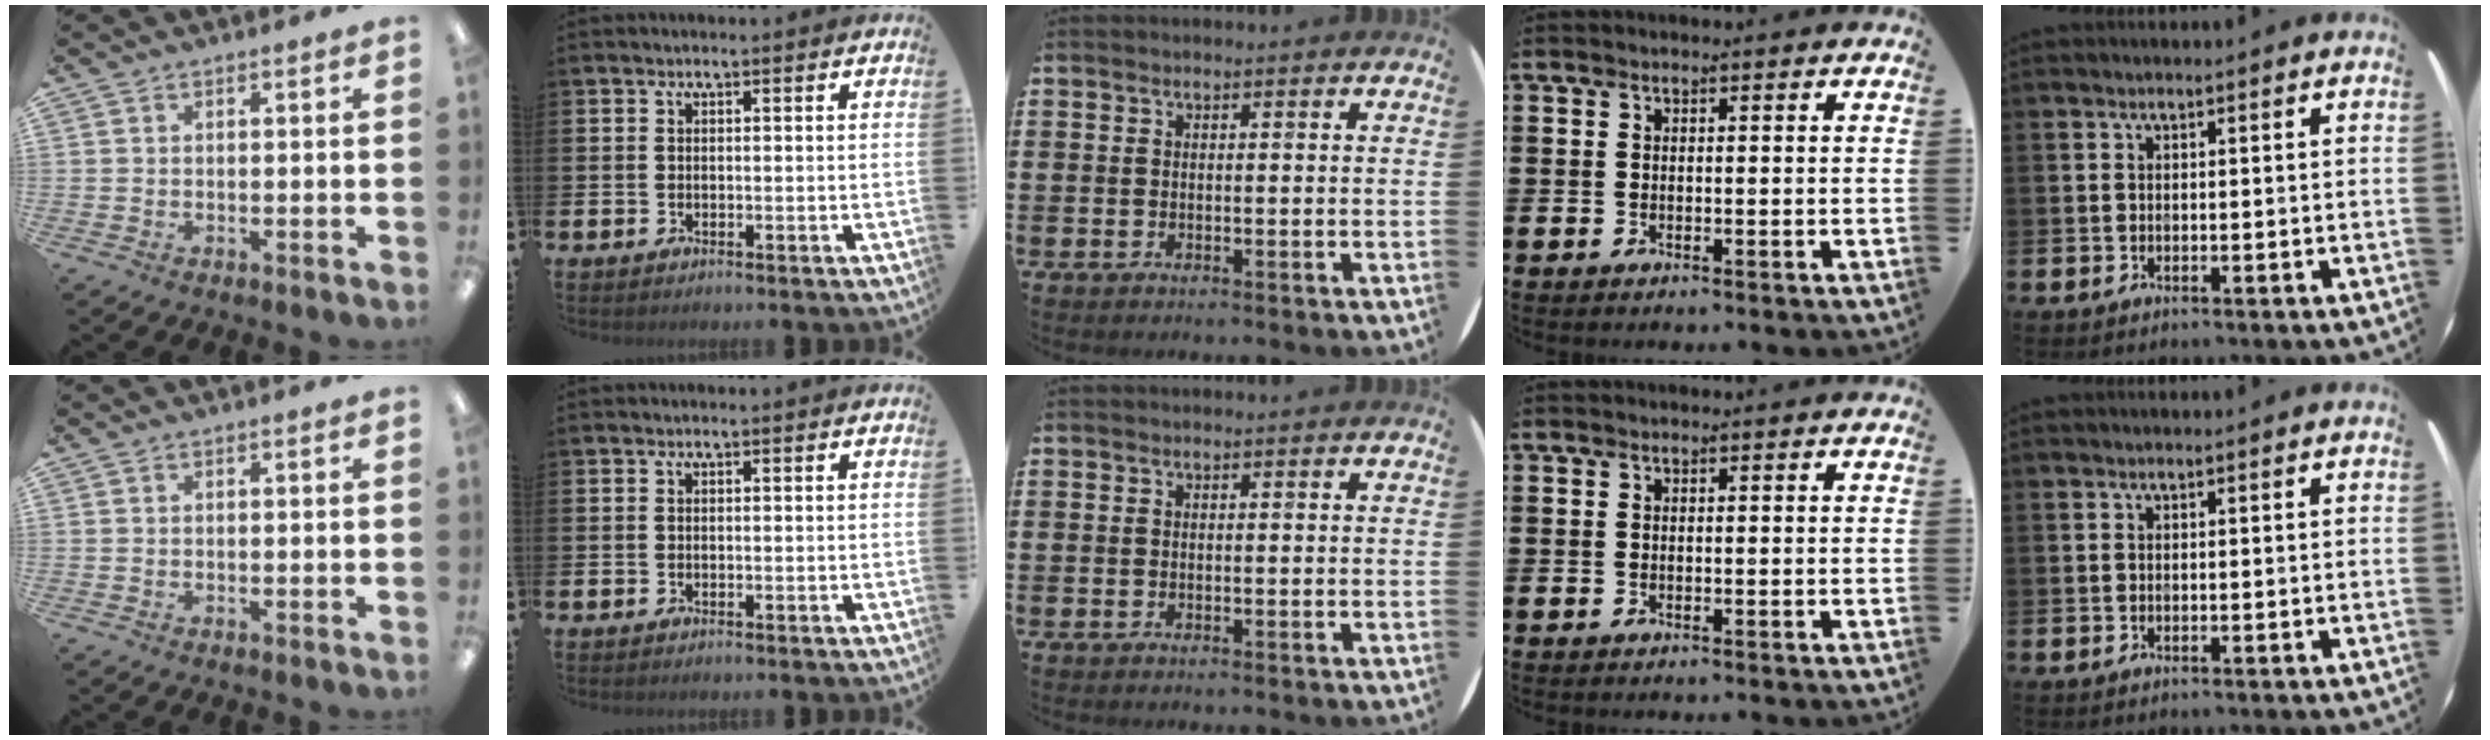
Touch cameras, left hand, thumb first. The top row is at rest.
{}